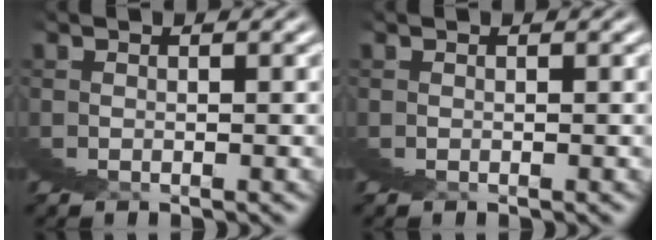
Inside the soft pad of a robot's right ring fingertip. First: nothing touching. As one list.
[{"total": 0.0}]